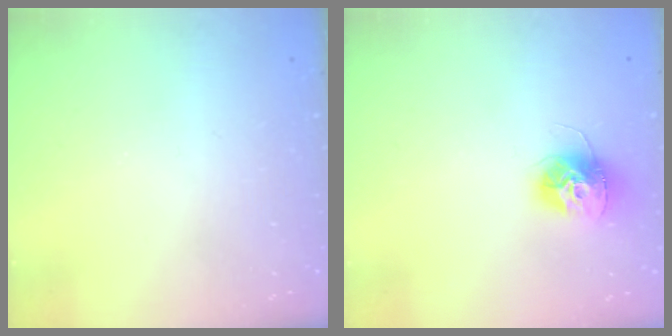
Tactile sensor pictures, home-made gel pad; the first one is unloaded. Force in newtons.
{"total": 12.1, "press": 12.1, "slide": 1.1}